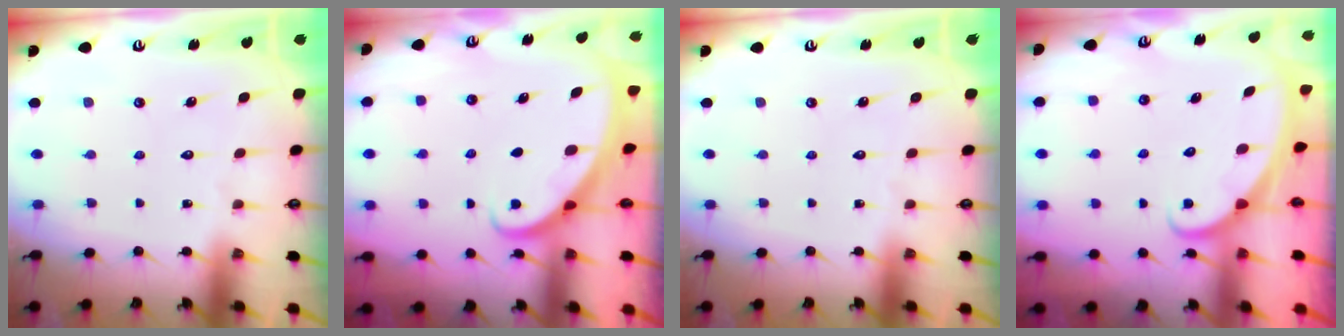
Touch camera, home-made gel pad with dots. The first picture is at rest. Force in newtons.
{"total": 2.6, "press": 2.6, "slide": 0.2}
{"total": 0.0}
{"total": 1.6, "press": 1.6, "slide": 0.0}